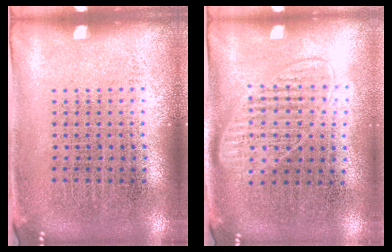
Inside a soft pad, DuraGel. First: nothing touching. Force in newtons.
{"total": 1.4, "press": 1.3, "slide": 0.6}